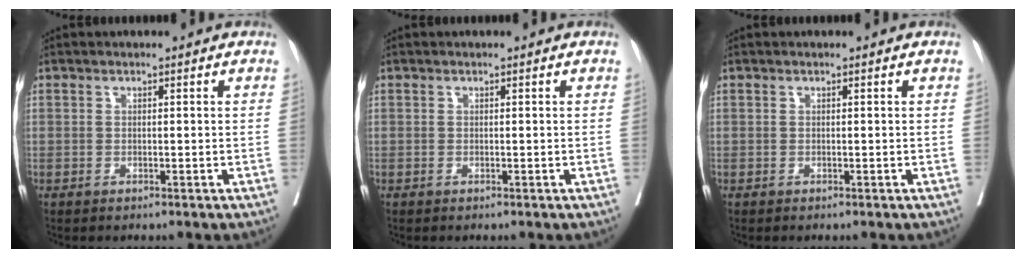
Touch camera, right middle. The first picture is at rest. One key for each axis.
{"total": 0.0}
{"total": 0.0}